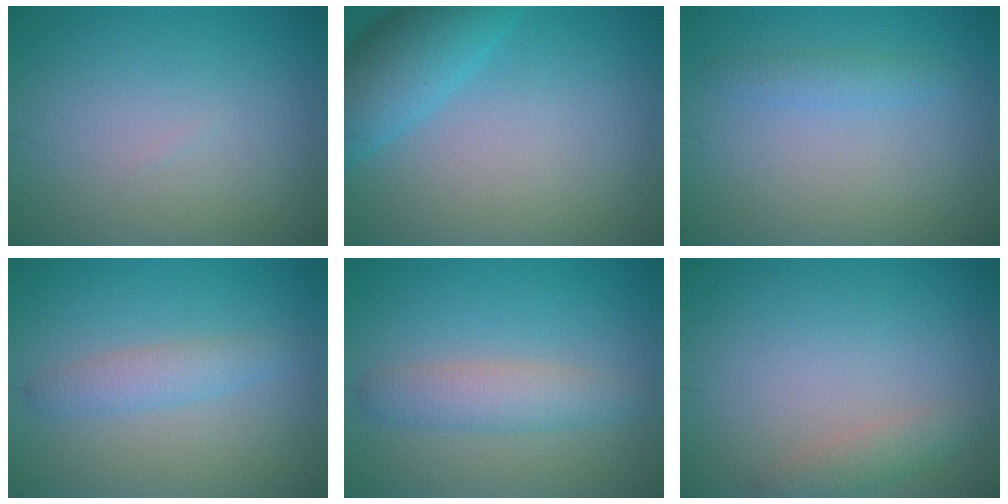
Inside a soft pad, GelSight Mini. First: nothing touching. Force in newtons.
{"total": 5.1, "press": 5.1, "slide": 0.2}
{"total": 1.5, "press": 1.5, "slide": 0.1}
{"total": 2.1, "press": 2.1, "slide": 0.2}
{"total": 3.0, "press": 3.0, "slide": 0.1}
{"total": 1.9, "press": 1.9, "slide": 0.1}